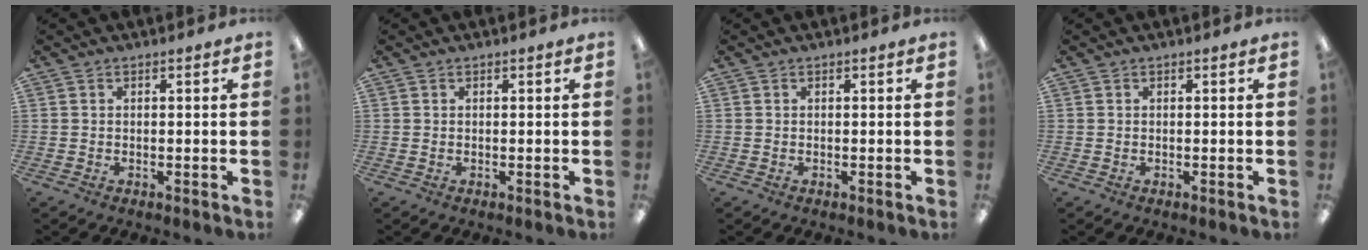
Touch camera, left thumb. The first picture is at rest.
{"total": 0.0}
{"total": 0.0}
{"total": 0.0}